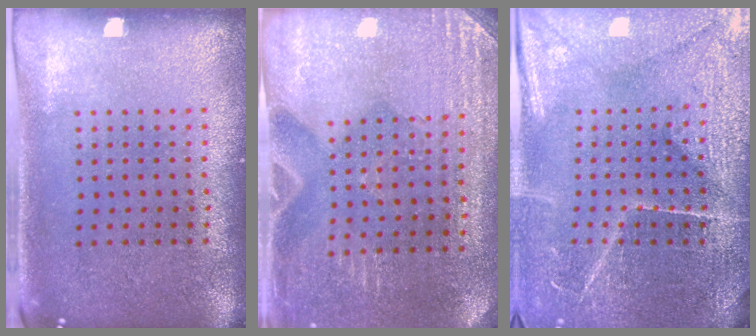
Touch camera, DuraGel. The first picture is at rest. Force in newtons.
{"total": 3.0, "press": 2.9, "slide": 0.7}
{"total": 3.9, "press": 3.8, "slide": 1.1}